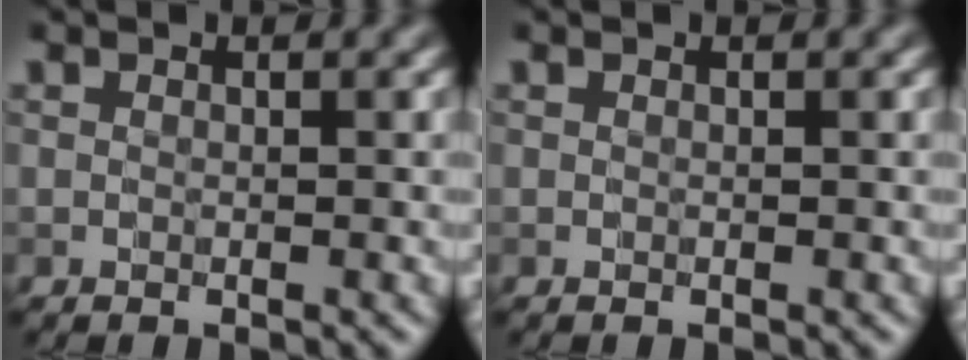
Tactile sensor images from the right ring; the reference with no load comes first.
{"total": 0.0}